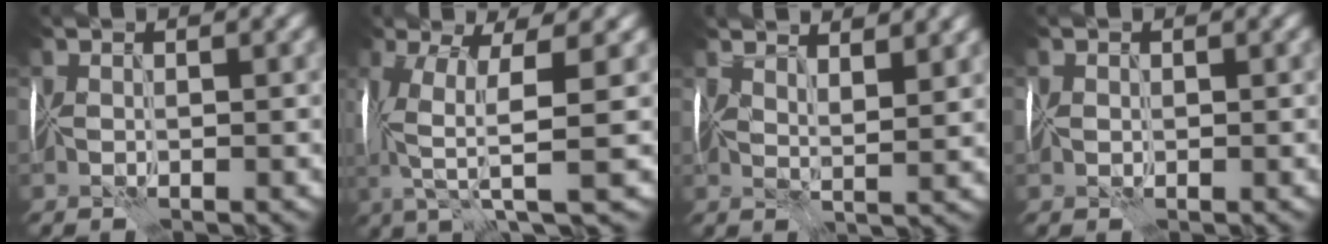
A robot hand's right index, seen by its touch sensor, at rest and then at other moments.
{"total": 6.8, "force": [0.1, 1.6, 6.6], "torque": [-0.152, -0.001, 0.001]}
{"total": 4.5, "force": [3.7, 0.9, 2.4], "torque": [-0.044, 0.006, 0.054]}
{"total": 0.7, "force": [0.2, 0.6, 0.1], "torque": [-0.002, 0.005, 0.001]}